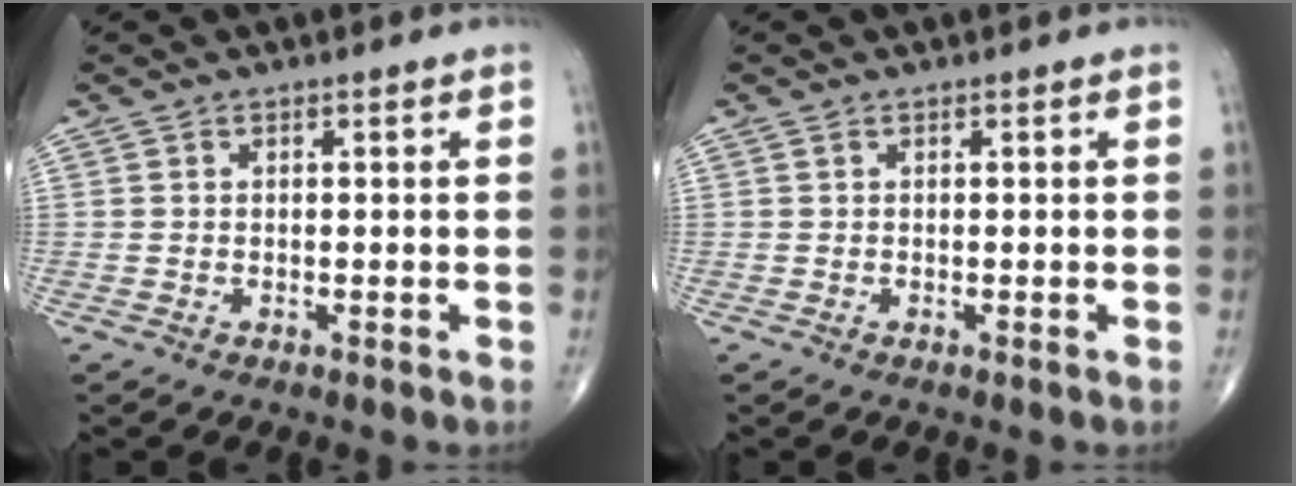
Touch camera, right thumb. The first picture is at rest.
{"total": 0.0}